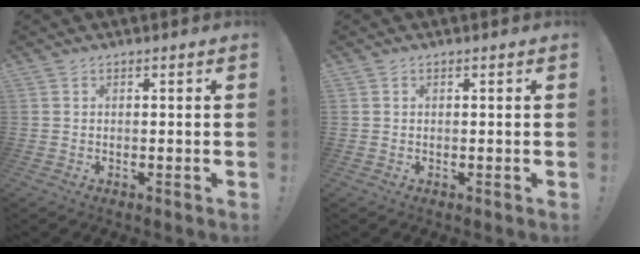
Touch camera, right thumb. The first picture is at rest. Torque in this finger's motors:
{"motor_torque": [0.15, 0.06, 0.02, -0.08, 0.00]}